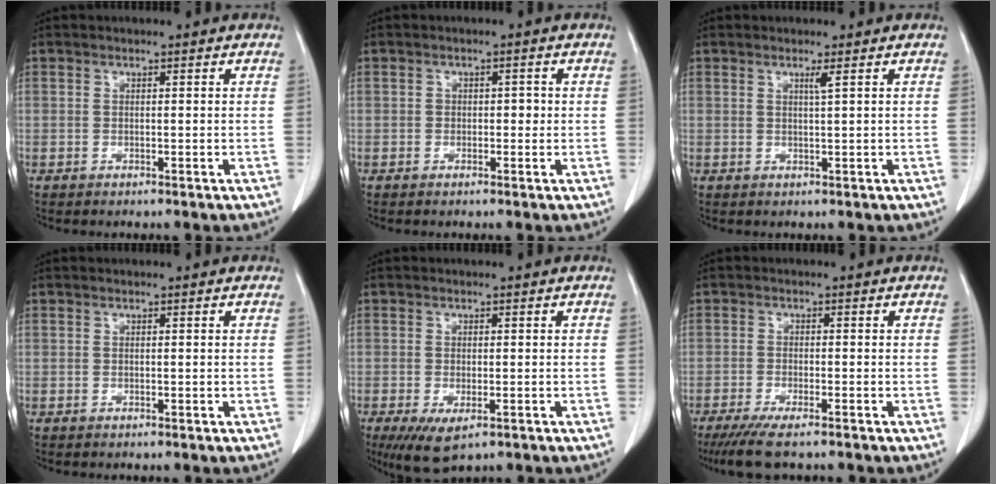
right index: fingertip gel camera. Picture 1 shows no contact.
{"total": 1.4, "force": [-0.2, 1.0, 1.0], "torque": [-0.007, 0.004, -0.005]}
{"total": 1.1, "force": [0.5, -0.4, 0.9], "torque": [-0.025, -0.006, 0.013]}
{"total": 0.0}
{"total": 5.7, "force": [-3.1, 2.2, 4.3], "torque": [-0.071, -0.016, -0.044]}
{"total": 6.2, "force": [-4.8, 0.6, 3.9], "torque": [-0.063, -0.014, -0.078]}